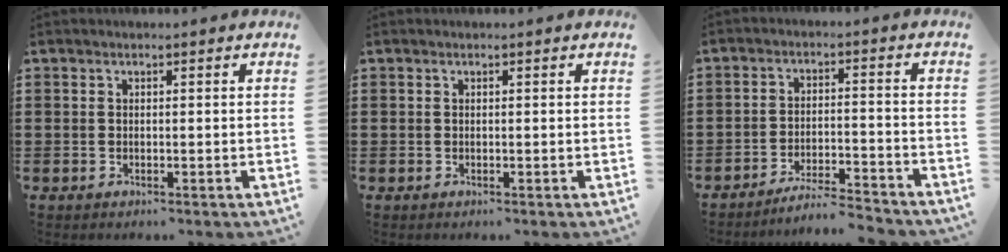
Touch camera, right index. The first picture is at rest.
{"total": 0.0}
{"total": 5.1, "force": [-4.9, -0.1, 1.6], "torque": [-0.035, -0.007, -0.098]}